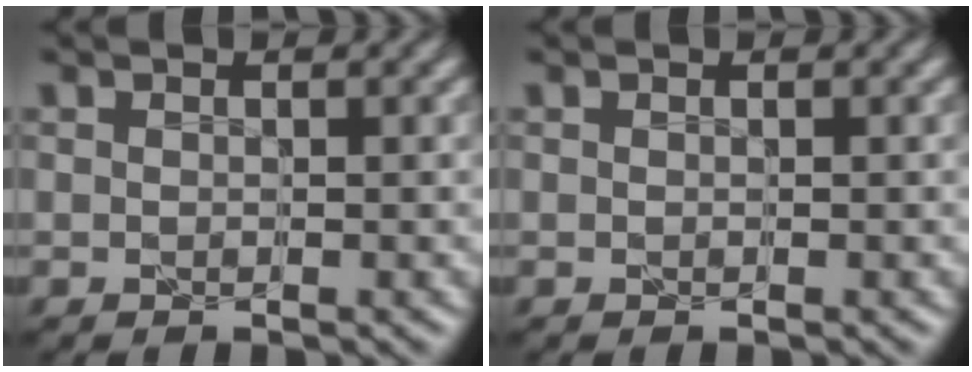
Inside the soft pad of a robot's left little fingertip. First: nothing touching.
{"total": 0.0}